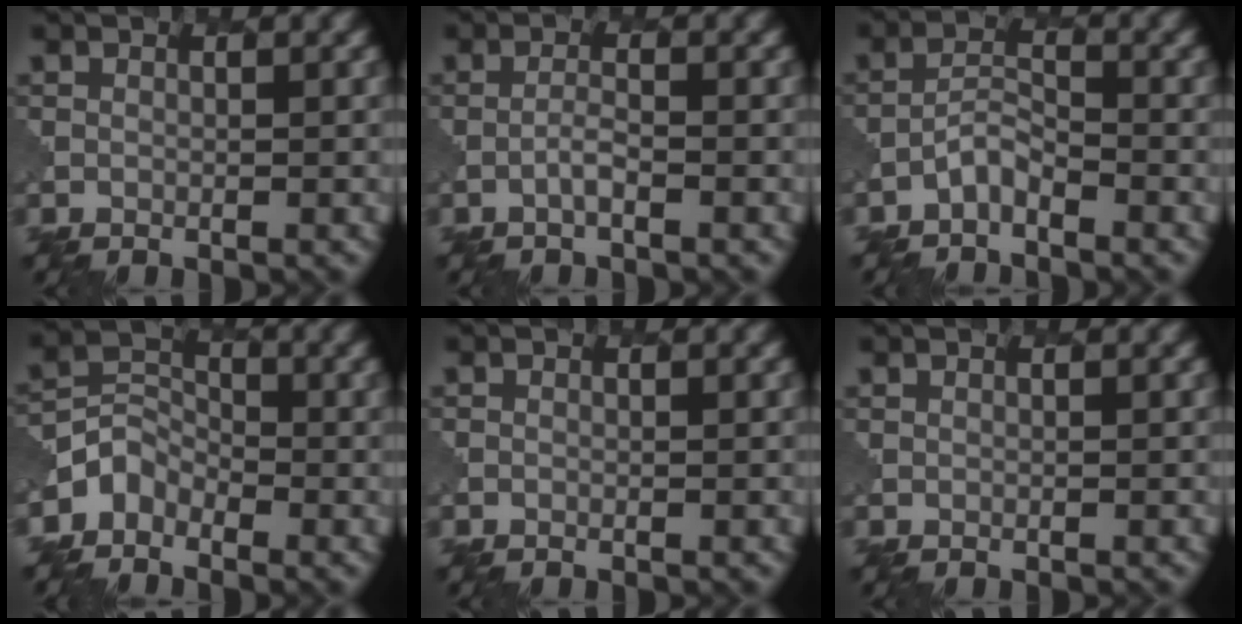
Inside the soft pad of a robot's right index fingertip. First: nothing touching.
{"total": 1.0, "force": [-0.5, 0.0, 0.8], "torque": [-0.015, 0.006, -0.014]}
{"total": 1.7, "force": [-1.4, 0.5, 0.9], "torque": [-0.018, 0.009, -0.032]}
{"total": 2.7, "force": [-1.9, 1.8, 0.4], "torque": [-0.005, 0.007, -0.049]}
{"total": 0.0}
{"total": 0.0}